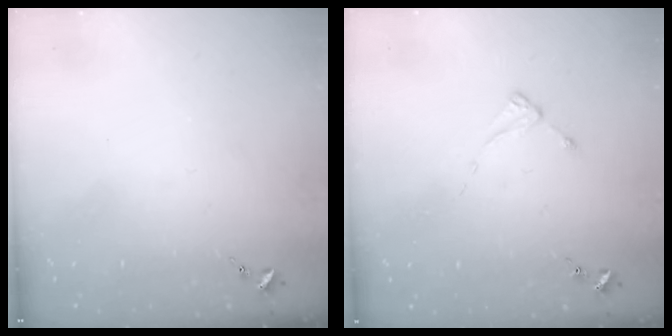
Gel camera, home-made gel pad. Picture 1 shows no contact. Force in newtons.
{"total": 2.0, "press": 2.0, "slide": 0.3}